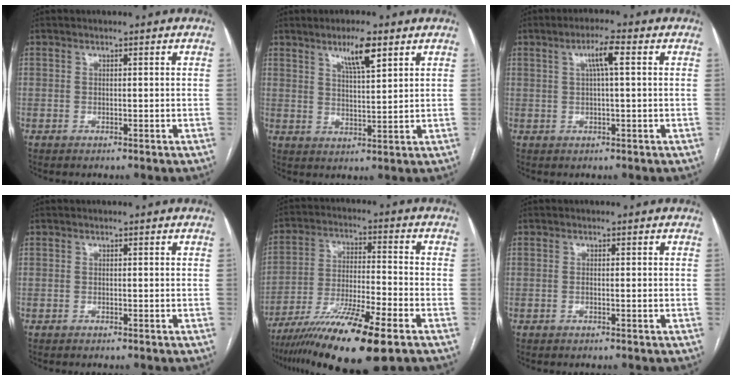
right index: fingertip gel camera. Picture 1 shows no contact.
{"total": 6.0, "force": [3.7, 0.7, 4.6], "torque": [-0.082, -0.002, 0.064]}
{"total": 4.0, "force": [1.1, 0.1, 3.9], "torque": [-0.070, 0.009, 0.020]}
{"total": 0.0}
{"total": 15.9, "force": [-10.2, 1.2, 12.1], "torque": [-0.219, -0.037, -0.178]}
{"total": 0.7, "force": [-0.1, 0.1, 0.7], "torque": [-0.014, -0.001, -0.001]}